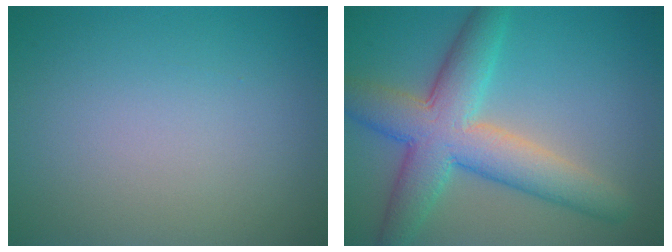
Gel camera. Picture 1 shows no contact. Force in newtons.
{"total": 7.9, "press": 7.9, "slide": 0.3}